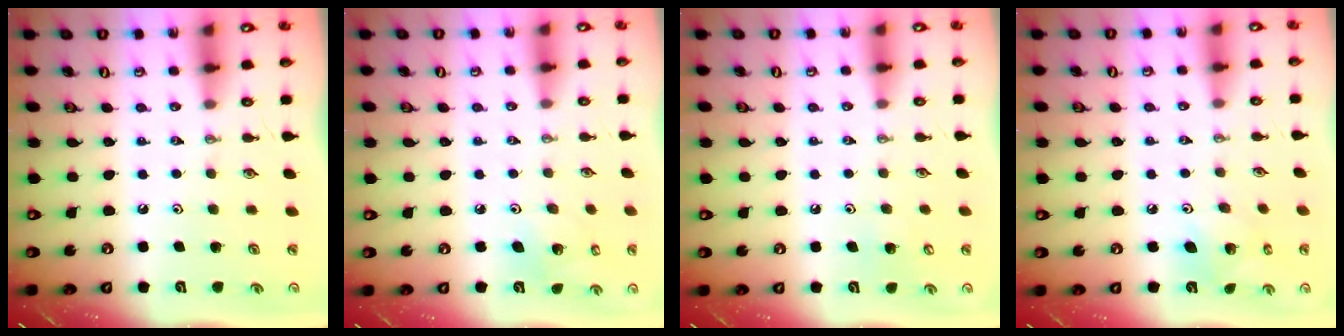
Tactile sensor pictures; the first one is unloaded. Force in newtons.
{"total": 5.0, "press": 4.7, "slide": 1.8}
{"total": 5.1, "press": 5.1, "slide": 0.6}
{"total": 6.6, "press": 6.6, "slide": 0.3}